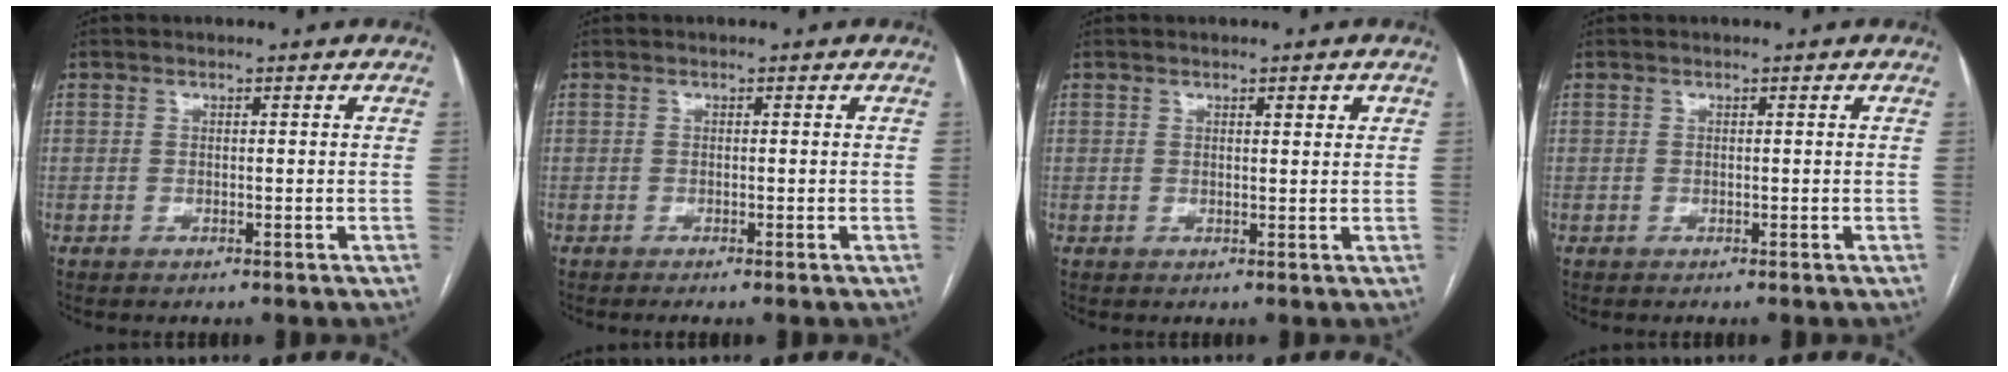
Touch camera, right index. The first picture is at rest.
{"total": 0.8, "force": [-0.6, -0.1, 0.5], "torque": [-0.009, -0.002, -0.011]}
{"total": 1.6, "force": [0.8, 0.5, 1.2], "torque": [-0.013, -0.001, 0.008]}
{"total": 0.0}